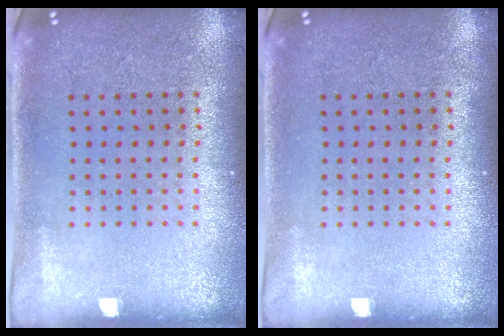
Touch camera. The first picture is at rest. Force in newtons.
{"total": 0.0}